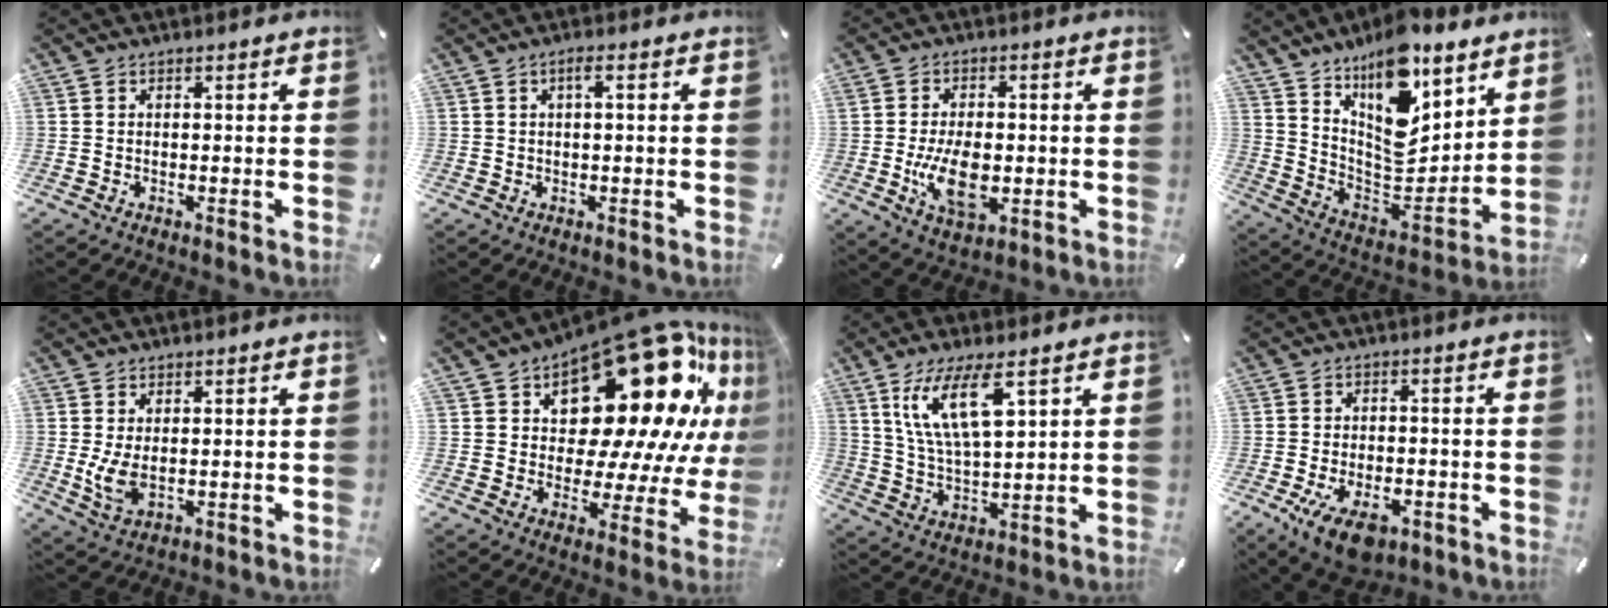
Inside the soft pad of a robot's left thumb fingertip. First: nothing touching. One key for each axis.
{"total": 2.0, "fx": 0.3, "fy": 0.1, "fz": 2.0, "tx": -0.039, "ty": 0.000, "tz": 0.004}
{"total": 11.2, "fx": -1.7, "fy": 6.4, "fz": 9.0, "tx": -0.176, "ty": -0.011, "tz": -0.026}
{"total": 15.8, "fx": 10.3, "fy": 7.9, "fz": 9.1, "tx": -0.135, "ty": -0.096, "tz": 0.186}
{"total": 6.1, "fx": 0.0, "fy": 3.4, "fz": 5.1, "tx": -0.116, "ty": -0.010, "tz": -0.002}
{"total": 26.8, "fx": 13.8, "fy": 13.4, "fz": 18.8, "tx": -0.250, "ty": -0.112, "tz": 0.241}
{"total": 13.2, "fx": 7.1, "fy": 4.2, "fz": 10.3, "tx": -0.226, "ty": -0.010, "tz": 0.125}
{"total": 8.7, "fx": -4.2, "fy": 4.8, "fz": 5.9, "tx": -0.104, "ty": 0.011, "tz": -0.069}